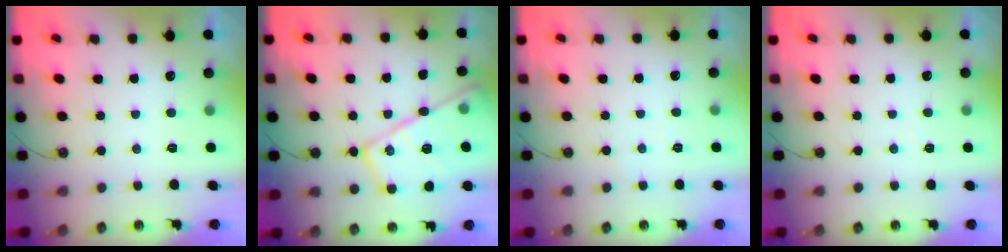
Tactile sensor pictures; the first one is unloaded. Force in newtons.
{"total": 19.5, "press": 19.5, "slide": 0.9}
{"total": 3.6, "press": 3.6, "slide": 0.5}
{"total": 2.0, "press": 2.0, "slide": 0.3}